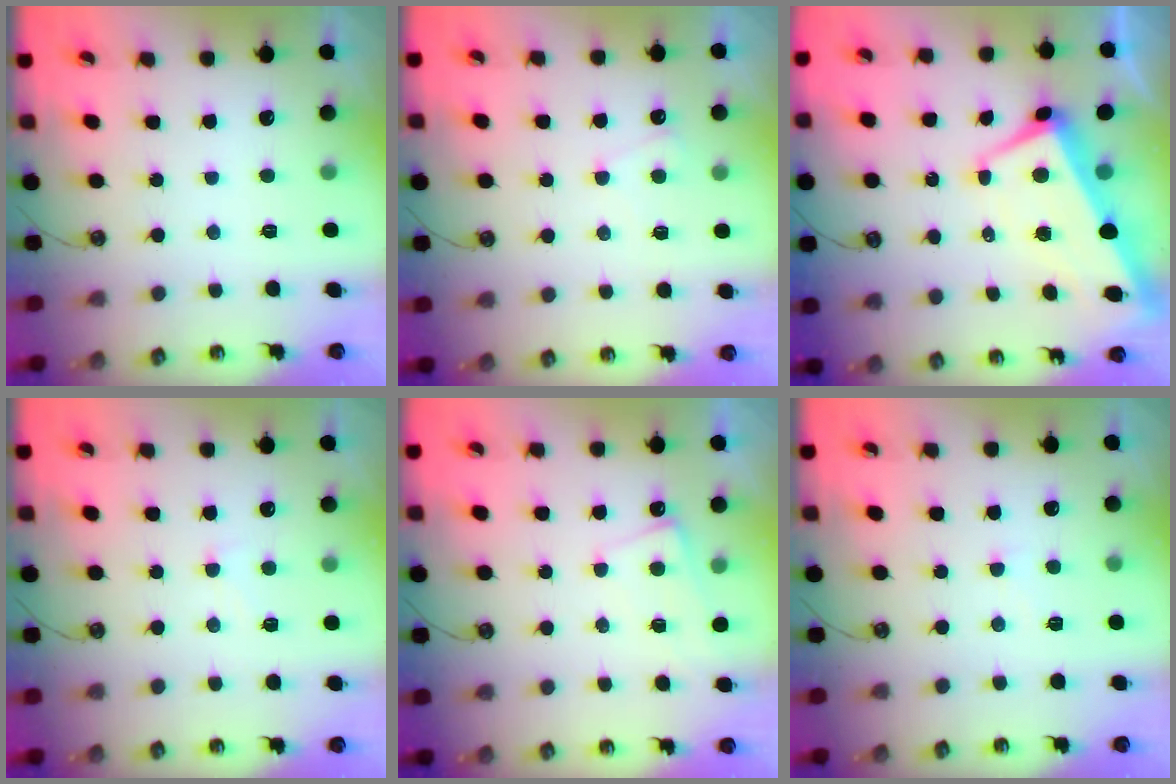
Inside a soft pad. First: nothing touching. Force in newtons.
{"total": 2.5, "press": 2.4, "slide": 0.4}
{"total": 1.6, "press": 0.9, "slide": 1.3}
{"total": 0.7, "press": 0.5, "slide": 0.5}
{"total": 1.1, "press": 1.0, "slide": 0.2}
{"total": 4.1, "press": 4.0, "slide": 0.8}